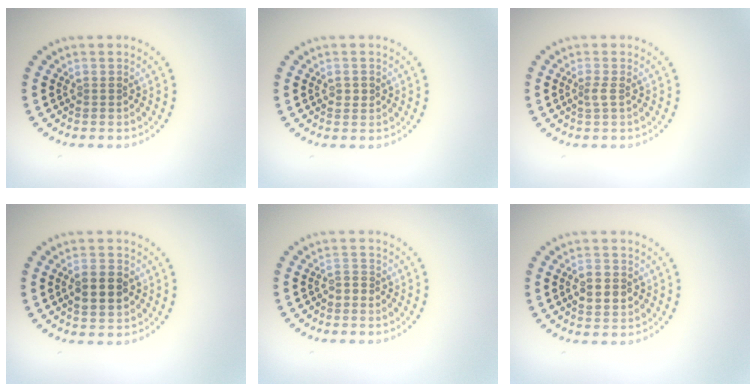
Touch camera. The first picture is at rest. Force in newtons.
{"total": 1.0, "press": 1.0, "slide": 0.1}
{"total": 0.9, "press": 0.7, "slide": 0.7}
{"total": 3.6, "press": 3.6, "slide": 0.1}
{"total": 0.9, "press": 0.7, "slide": 0.5}
{"total": 3.0, "press": 3.0, "slide": 0.0}